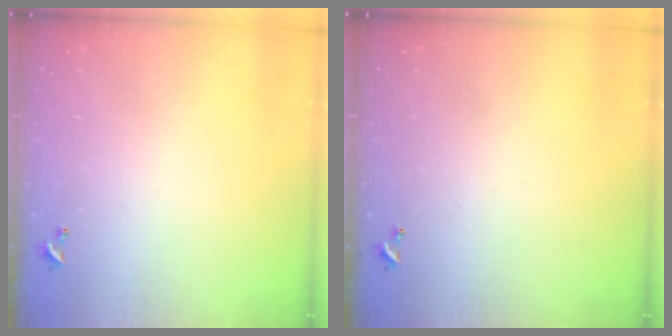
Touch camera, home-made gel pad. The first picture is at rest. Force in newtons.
{"total": 0.0}